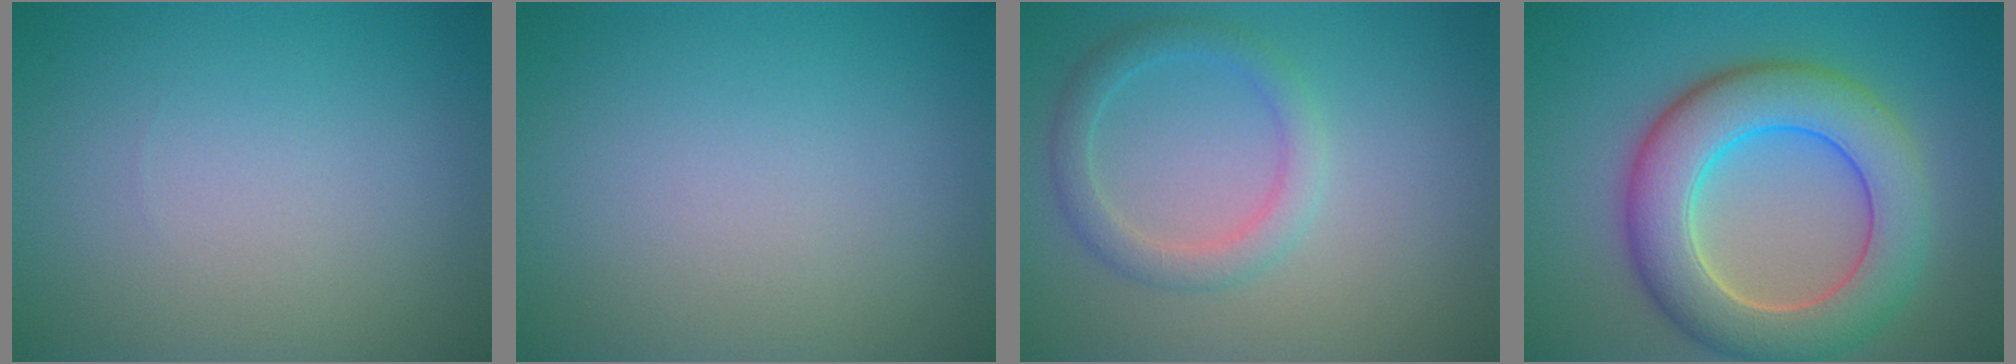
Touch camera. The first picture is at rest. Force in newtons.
{"total": 0.0}
{"total": 2.5, "press": 2.5, "slide": 0.0}
{"total": 8.9, "press": 8.9, "slide": 0.4}